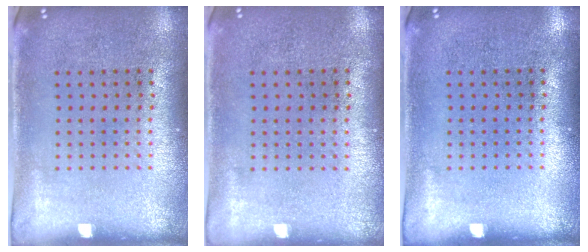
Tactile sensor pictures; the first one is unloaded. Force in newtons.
{"total": 0.0}
{"total": 0.0}